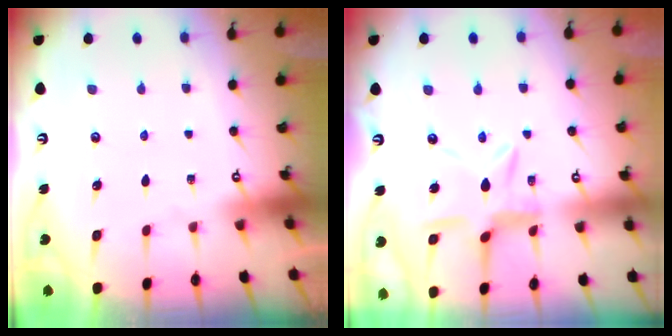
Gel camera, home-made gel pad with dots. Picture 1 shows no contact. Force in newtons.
{"total": 9.8, "press": 9.8, "slide": 0.8}